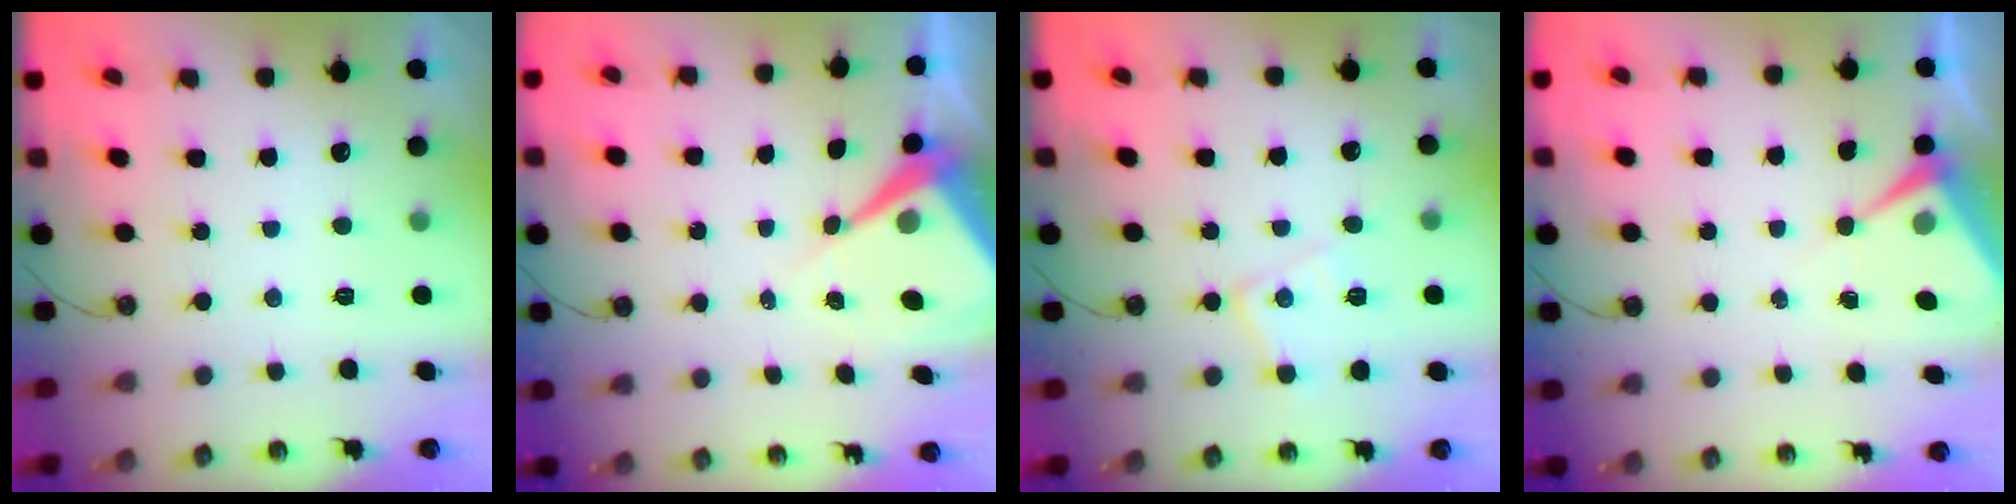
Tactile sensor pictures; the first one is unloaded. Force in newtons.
{"total": 8.7, "press": 8.7, "slide": 0.8}
{"total": 9.3, "press": 9.3, "slide": 0.7}
{"total": 6.3, "press": 6.3, "slide": 0.7}